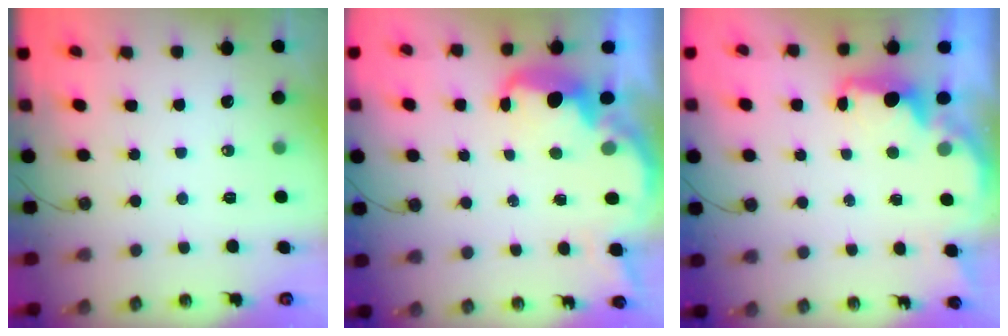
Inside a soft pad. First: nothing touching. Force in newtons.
{"total": 5.6, "press": 5.6, "slide": 0.8}
{"total": 2.3, "press": 2.2, "slide": 0.8}